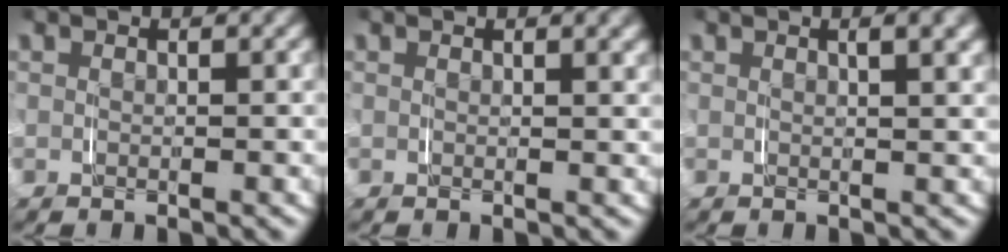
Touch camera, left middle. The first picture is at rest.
{"total": 0.9, "force": [0.7, -0.3, 0.4], "torque": [-0.001, 0.005, 0.011]}
{"total": 2.4, "force": [1.6, 0.0, 1.7], "torque": [-0.013, 0.015, 0.024]}